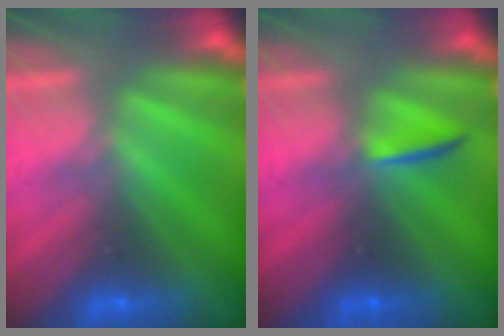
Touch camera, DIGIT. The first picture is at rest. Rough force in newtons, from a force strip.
{"total": 2.0}